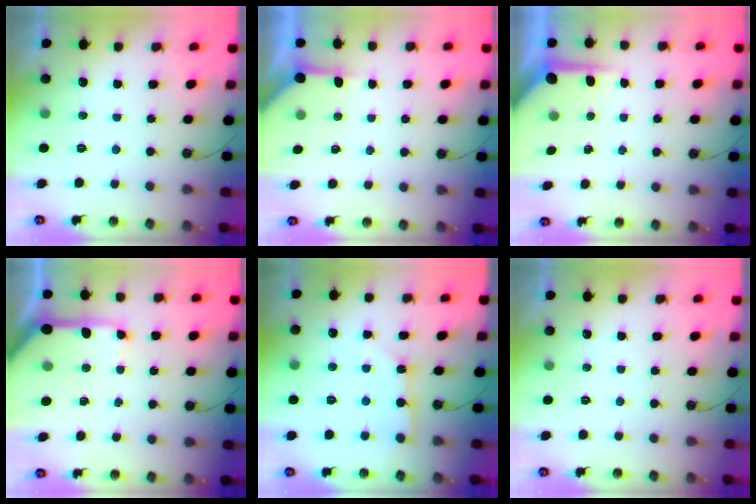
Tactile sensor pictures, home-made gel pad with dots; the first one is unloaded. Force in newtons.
{"total": 3.8, "press": 3.7, "slide": 0.4}
{"total": 5.3, "press": 5.2, "slide": 0.3}
{"total": 11.5, "press": 11.5, "slide": 1.3}
{"total": 2.7, "press": 2.7, "slide": 0.3}
{"total": 0.0}